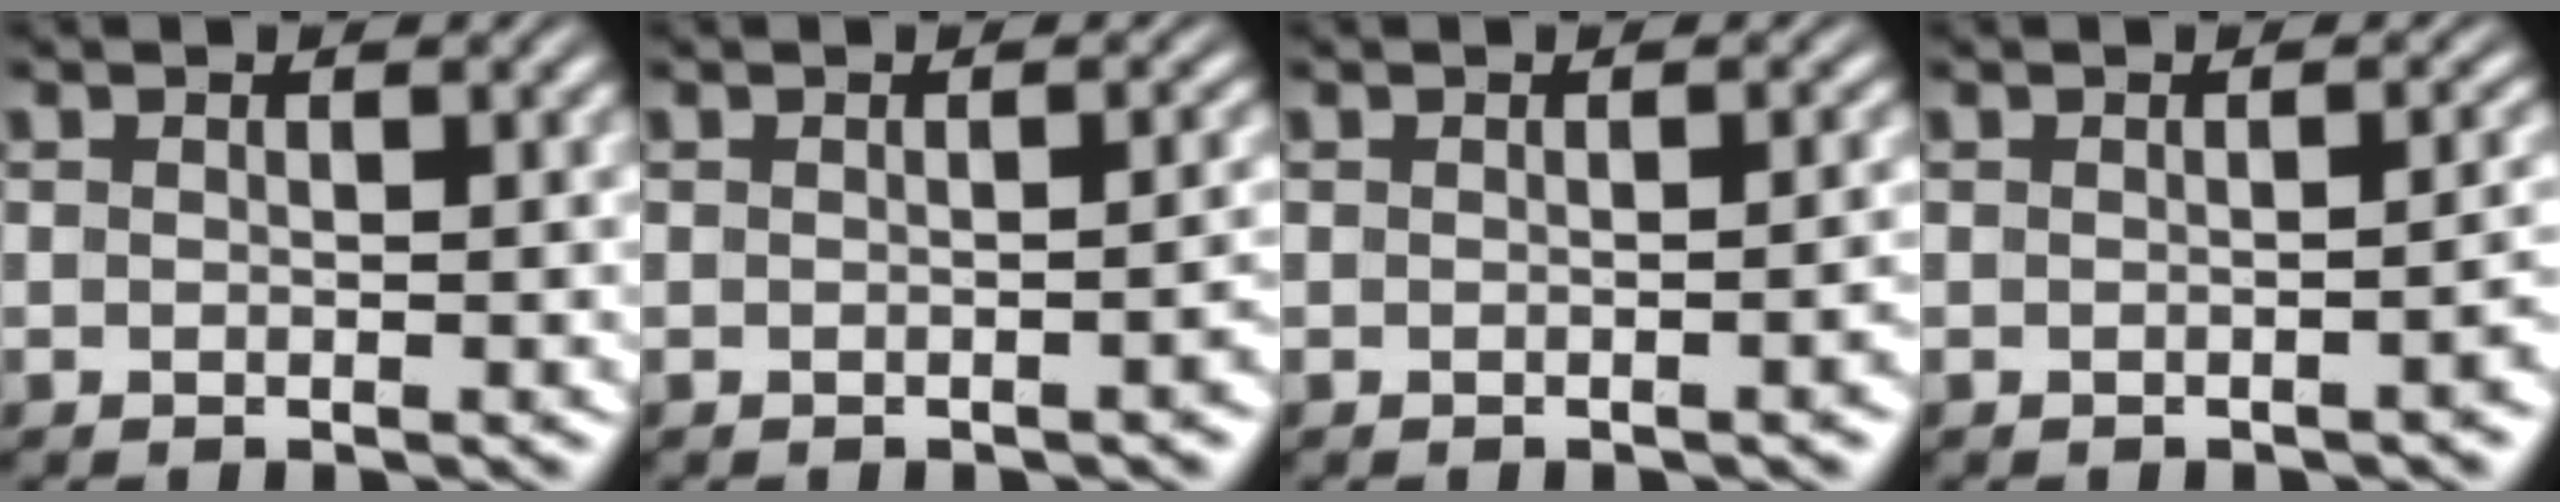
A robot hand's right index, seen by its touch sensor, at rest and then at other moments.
{"total": 1.3, "force": [-0.9, 0.0, 0.9], "torque": [-0.011, 0.010, -0.015]}
{"total": 1.1, "force": [-0.6, -0.1, 0.8], "torque": [-0.011, 0.010, -0.012]}
{"total": 1.7, "force": [-1.1, 0.1, 1.2], "torque": [-0.016, 0.010, -0.018]}